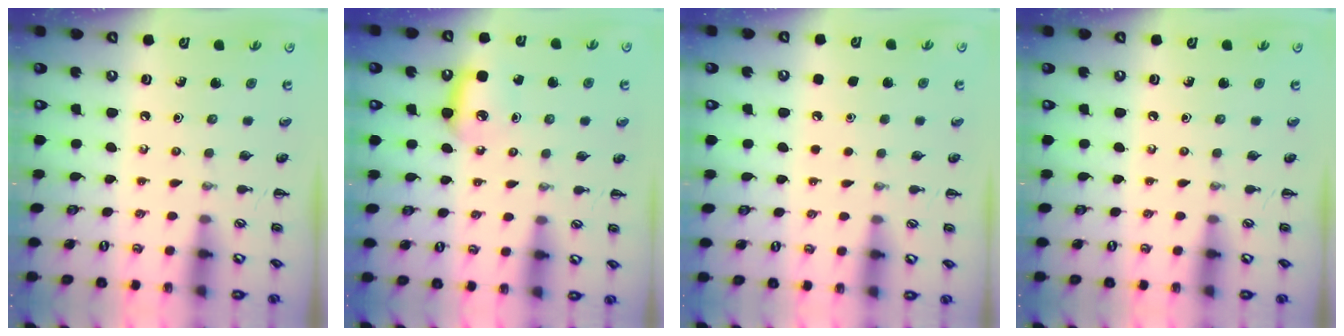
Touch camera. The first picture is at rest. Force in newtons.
{"total": 6.3, "press": 6.2, "slide": 1.4}
{"total": 1.7, "press": 1.7, "slide": 0.1}
{"total": 0.0}